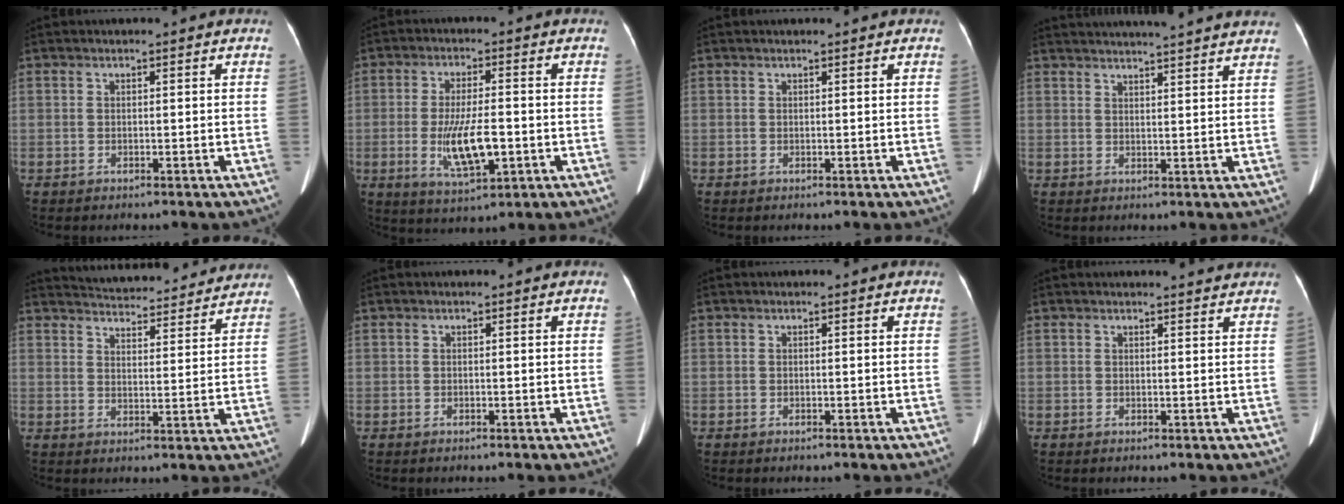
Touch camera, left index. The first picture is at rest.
{"total": 8.5, "force": [-1.8, 2.3, 8.0], "torque": [-0.155, -0.010, -0.027]}
{"total": 0.8, "force": [0.8, 0.0, 0.3], "torque": [-0.006, 0.011, 0.010]}
{"total": 17.7, "force": [16.5, 0.2, 6.5], "torque": [-0.101, 0.011, 0.208]}
{"total": 17.2, "force": [16.3, 3.0, 4.5], "torque": [-0.060, 0.014, 0.211]}
{"total": 0.0}
{"total": 0.0}
{"total": 2.5, "force": [2.5, 0.1, 0.4], "torque": [-0.009, 0.000, 0.023]}